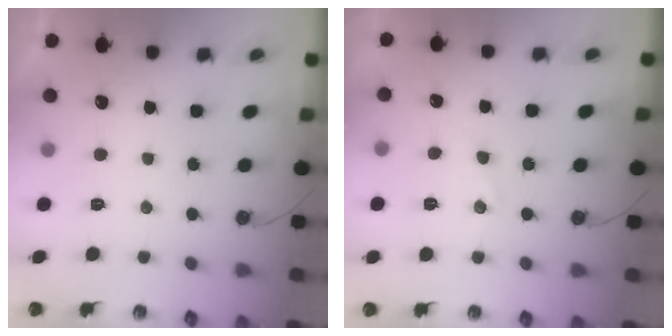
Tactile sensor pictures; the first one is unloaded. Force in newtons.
{"total": 7.4, "press": 7.4, "slide": 0.1}